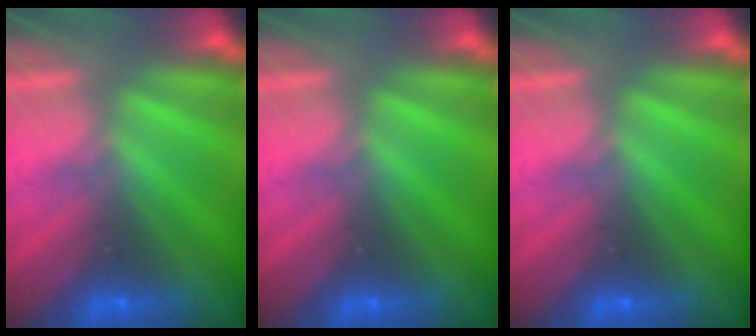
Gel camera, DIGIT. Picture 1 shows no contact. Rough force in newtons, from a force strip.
{"total": 0.0}
{"total": 0.0}